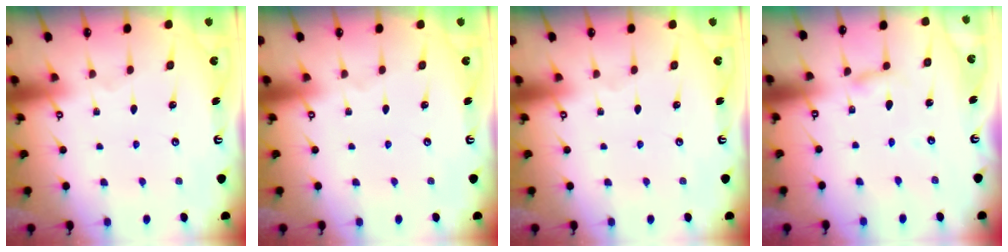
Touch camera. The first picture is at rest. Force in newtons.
{"total": 0.0}
{"total": 0.0}
{"total": 2.6, "press": 2.6, "slide": 0.1}